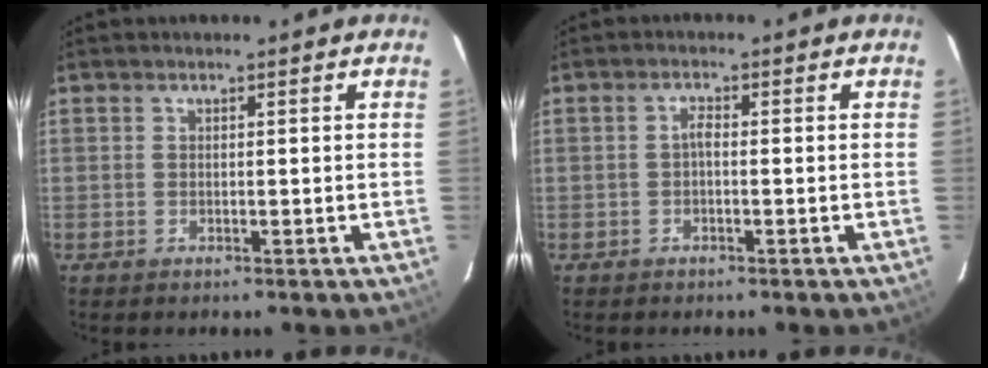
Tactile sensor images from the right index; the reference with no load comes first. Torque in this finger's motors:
{"motor_torque": [0.28, -0.06, 0.14, 0.03]}